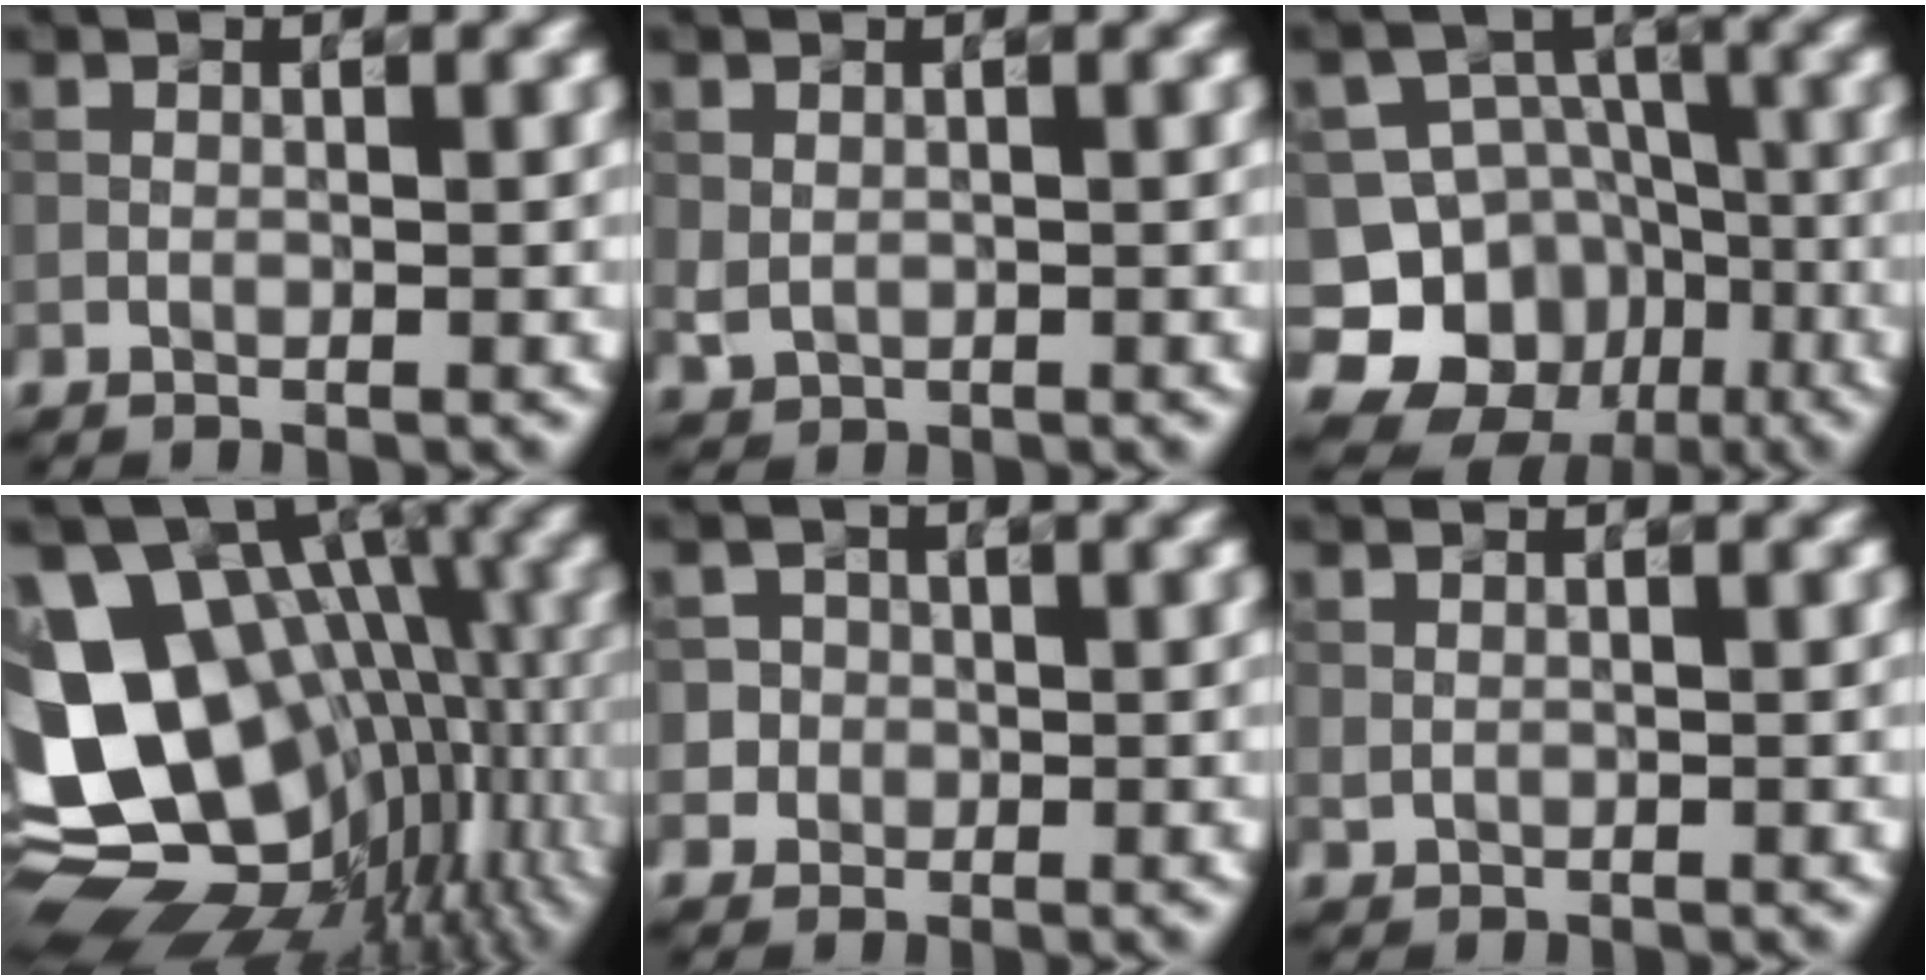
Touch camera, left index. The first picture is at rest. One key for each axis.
{"total": 0.5, "fx": 0.3, "fy": 0.4, "fz": 0.2, "tx": -0.016, "ty": -0.002, "tz": 0.017}
{"total": 11.4, "fx": -5.8, "fy": 9.4, "fz": 2.9, "tx": -0.049, "ty": -0.010, "tz": -0.095}
{"total": 16.6, "fx": 0.0, "fy": 11.8, "fz": 11.7, "tx": -0.215, "ty": -0.006, "tz": 0.038}
{"total": 2.0, "fx": 0.2, "fy": 2.0, "fz": 0.1, "tx": 0.001, "ty": -0.003, "tz": 0.014}
{"total": 0.0}